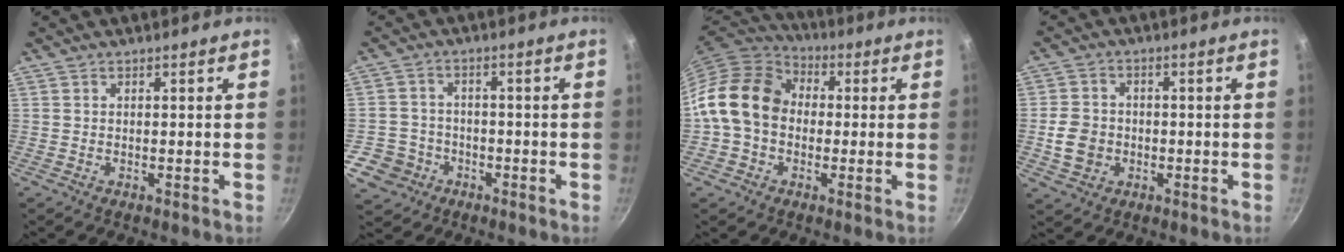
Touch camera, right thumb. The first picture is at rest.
{"total": 5.8, "force": [-2.9, 5.0, 0.9], "torque": [0.001, 0.033, -0.052]}
{"total": 14.8, "force": [0.4, 11.6, 9.1], "torque": [-0.139, 0.032, -0.007]}
{"total": 6.4, "force": [-1.3, 5.5, 3.1], "torque": [-0.045, 0.013, -0.026]}